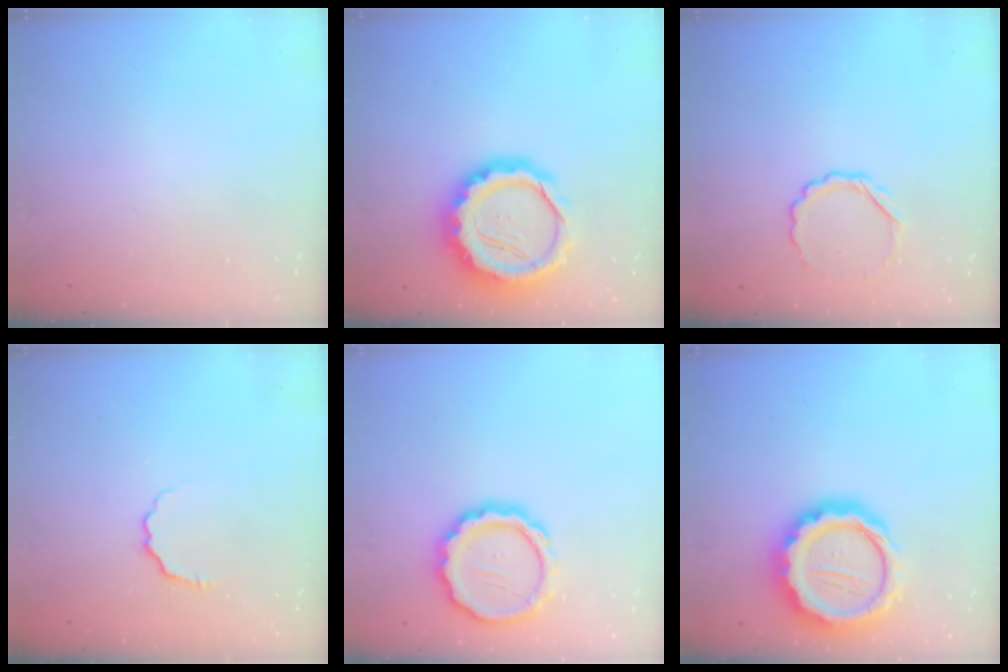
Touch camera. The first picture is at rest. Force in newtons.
{"total": 16.8, "press": 16.4, "slide": 3.5}
{"total": 4.7, "press": 4.6, "slide": 1.1}
{"total": 3.3, "press": 3.2, "slide": 1.0}
{"total": 13.2, "press": 13.0, "slide": 2.0}
{"total": 20.2, "press": 19.8, "slide": 4.1}